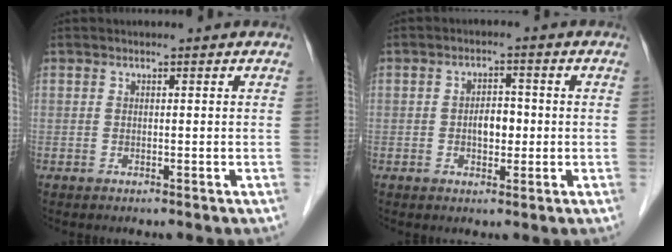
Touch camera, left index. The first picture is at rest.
{"total": 3.4, "force": [-0.4, 2.0, 2.7], "torque": [-0.045, 0.007, -0.005]}